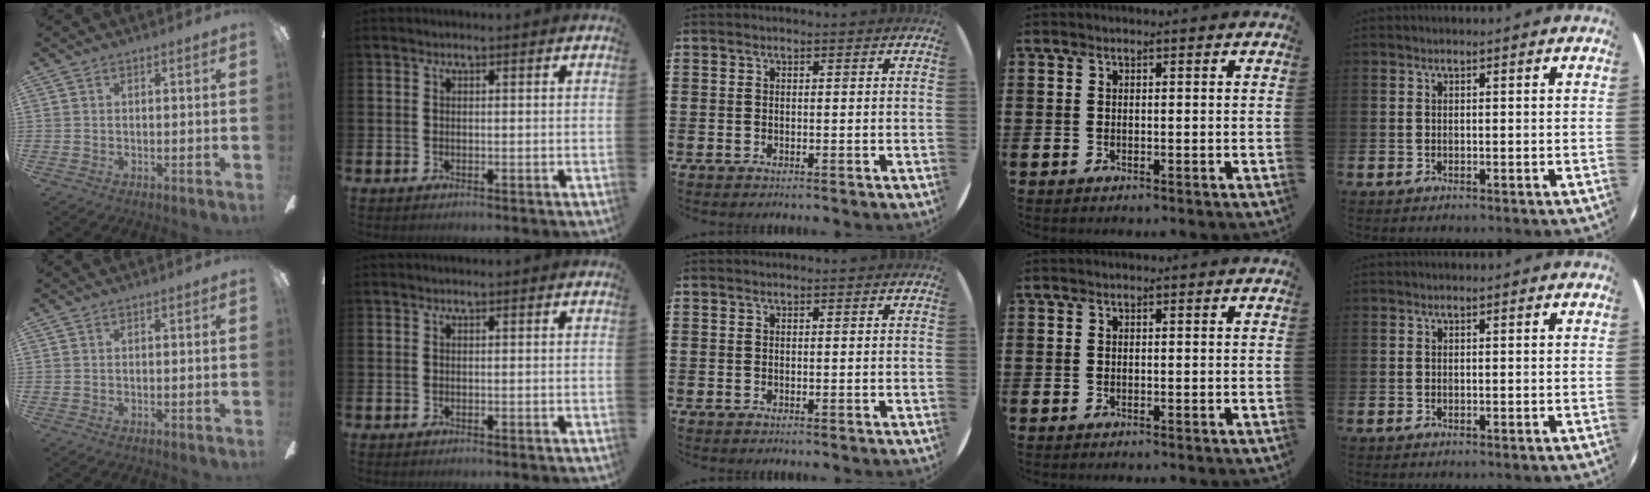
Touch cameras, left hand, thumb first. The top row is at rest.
{}